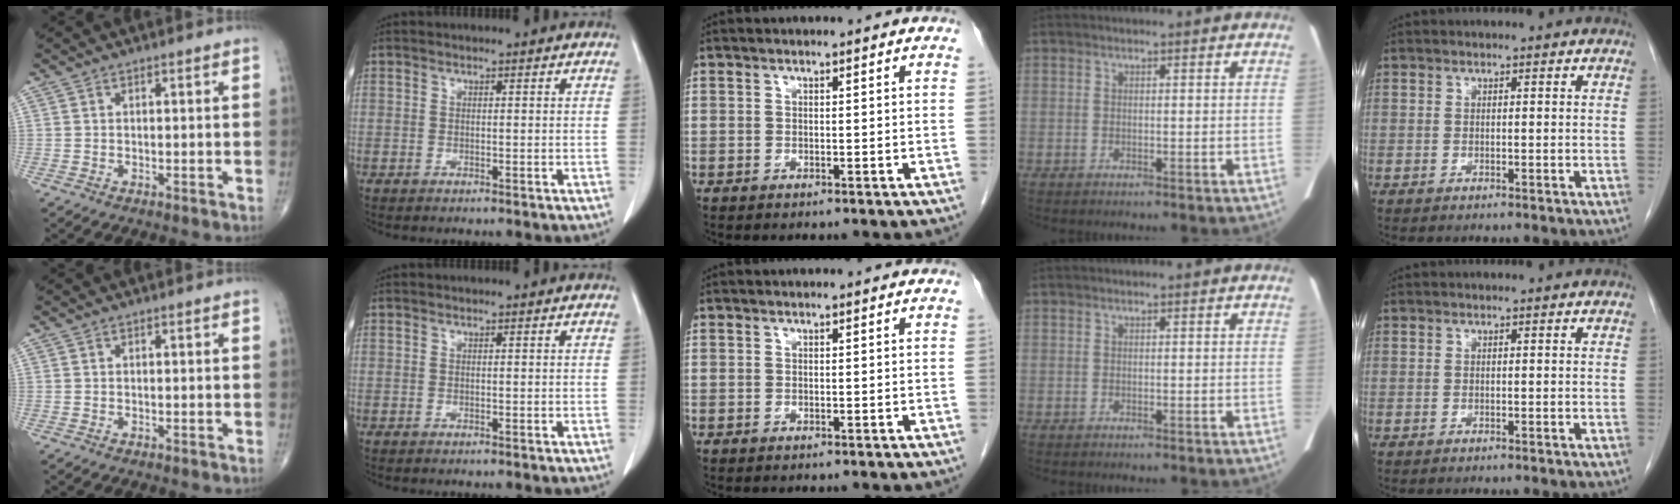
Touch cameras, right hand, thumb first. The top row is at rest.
{}